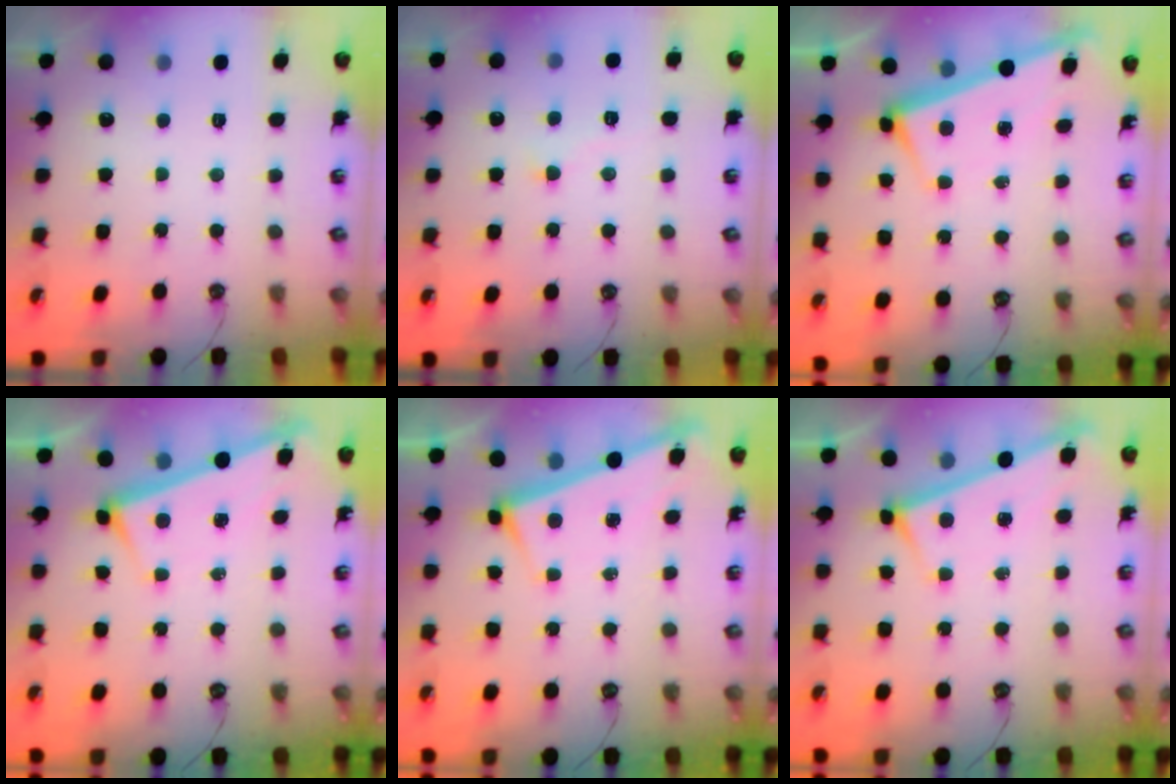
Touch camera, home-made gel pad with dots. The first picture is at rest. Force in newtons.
{"total": 2.4, "press": 2.3, "slide": 0.5}
{"total": 2.7, "press": 2.7, "slide": 0.4}
{"total": 2.9, "press": 2.9, "slide": 0.2}
{"total": 3.1, "press": 3.1, "slide": 0.2}
{"total": 3.1, "press": 3.1, "slide": 0.3}